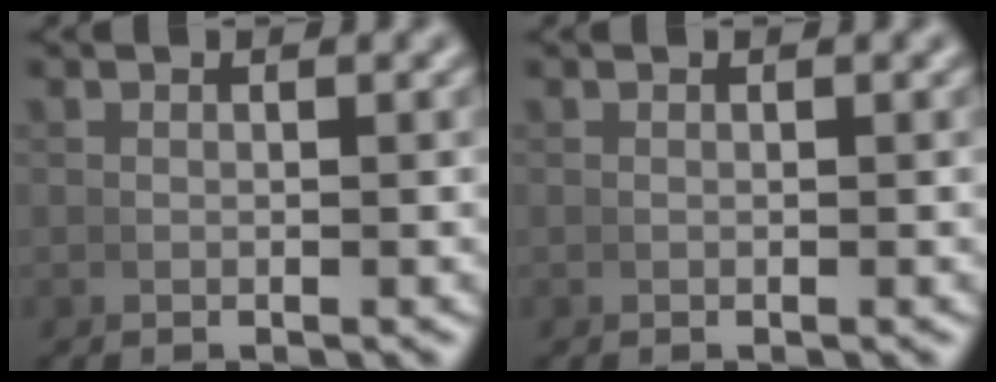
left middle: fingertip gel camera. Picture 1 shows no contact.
{"total": 0.0}